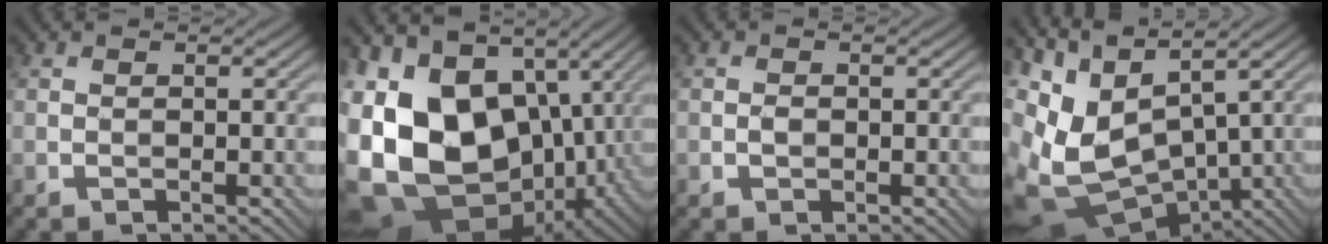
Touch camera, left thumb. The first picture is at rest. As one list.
[{"total": 20.8, "force": [-0.1, 15.6, 13.7], "torque": [-0.285, -0.031, 0.036]}, {"total": 0.7, "force": [0.0, 0.7, 0.2], "torque": [-0.003, 0.001, 0.000]}, {"total": 12.2, "force": [0.6, 7.4, 9.6], "torque": [-0.224, -0.018, 0.037]}]